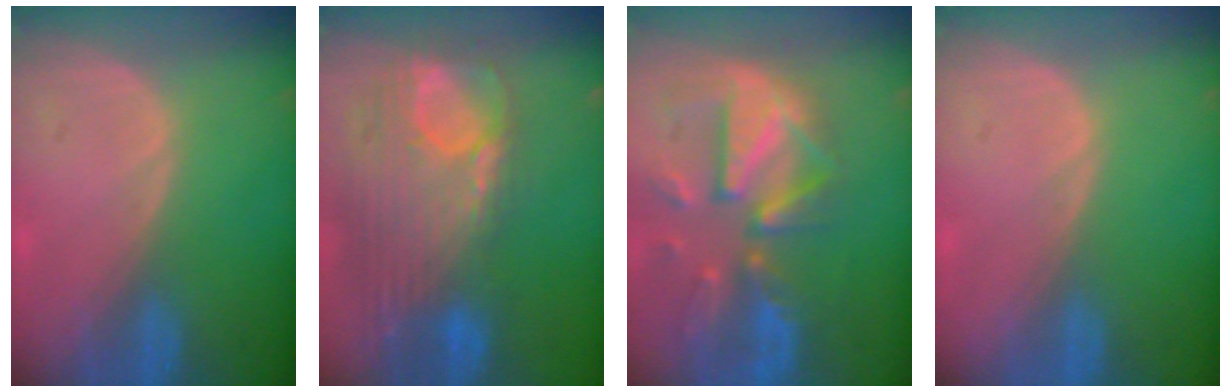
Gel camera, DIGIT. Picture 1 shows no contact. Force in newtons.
{"total": 12.7, "press": 10.7, "slide": 6.7}
{"total": 12.1, "press": 10.4, "slide": 6.2}
{"total": 0.0}